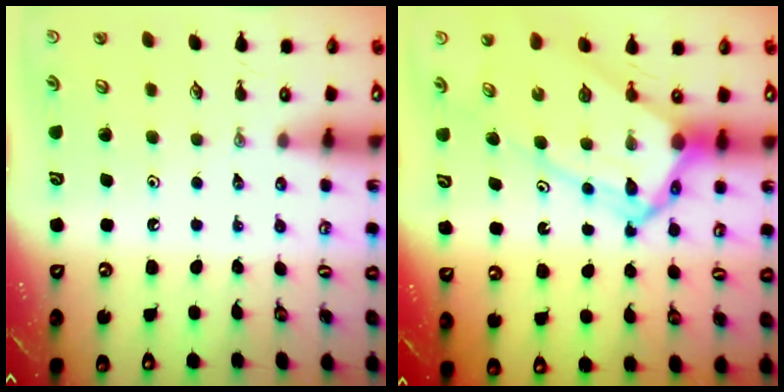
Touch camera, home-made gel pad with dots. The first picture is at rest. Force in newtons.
{"total": 13.6, "press": 13.6, "slide": 1.3}